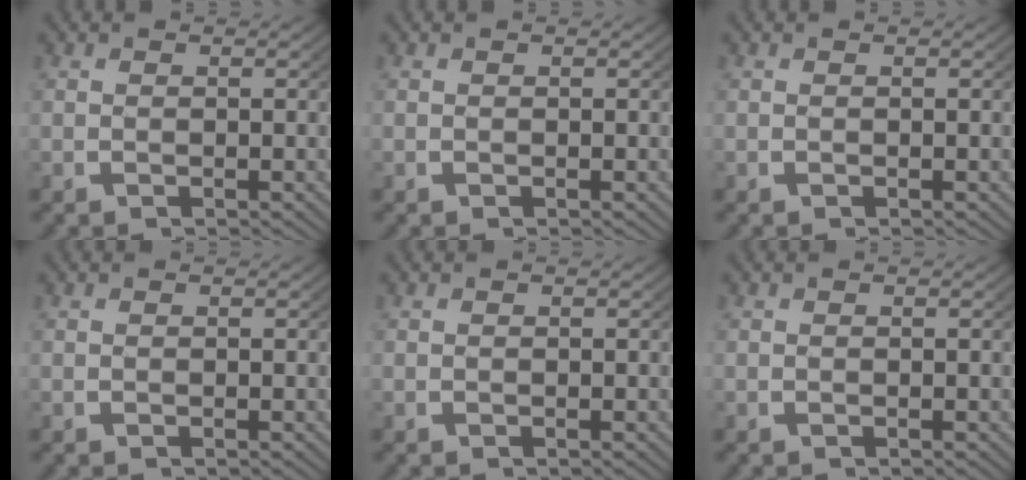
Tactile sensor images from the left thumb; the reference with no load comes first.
{"total": 0.0}
{"total": 0.0}
{"total": 0.0}
{"total": 0.0}
{"total": 0.0}